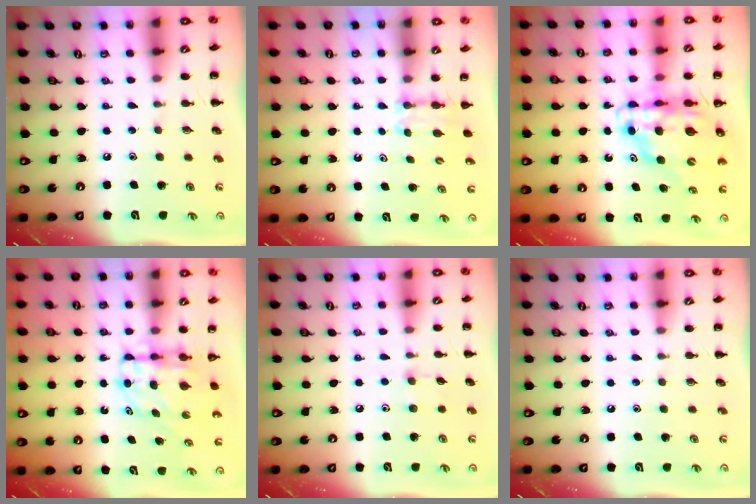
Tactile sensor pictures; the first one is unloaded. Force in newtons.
{"total": 4.0, "press": 3.7, "slide": 1.3}
{"total": 13.6, "press": 13.0, "slide": 4.0}
{"total": 6.7, "press": 6.6, "slide": 0.9}
{"total": 3.8, "press": 3.5, "slide": 1.3}
{"total": 0.0}